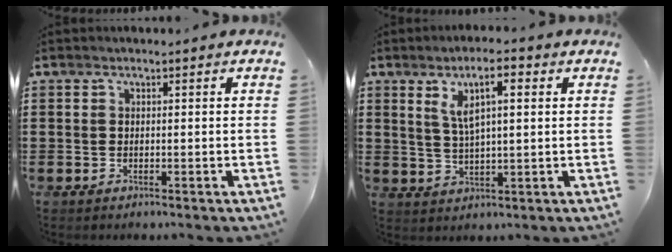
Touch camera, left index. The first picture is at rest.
{"total": 6.7, "force": [2.8, 2.1, 5.8], "torque": [-0.120, 0.011, 0.045]}